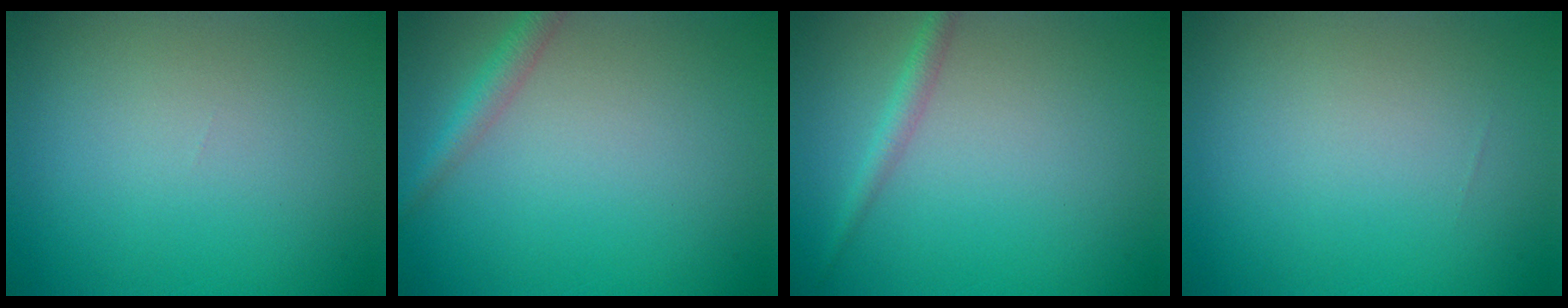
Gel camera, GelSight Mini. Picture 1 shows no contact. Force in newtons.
{"total": 2.0, "press": 2.0, "slide": 0.0}
{"total": 1.6, "press": 1.6, "slide": 0.1}
{"total": 0.0}